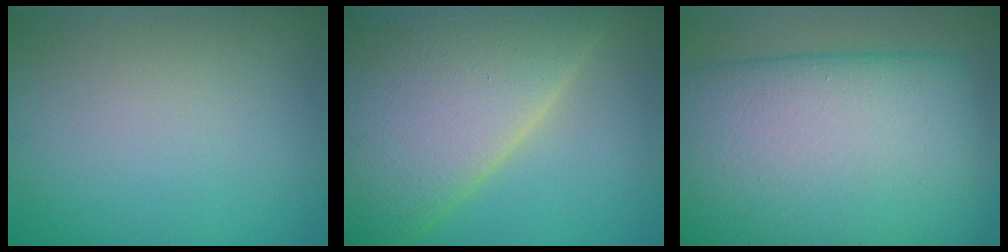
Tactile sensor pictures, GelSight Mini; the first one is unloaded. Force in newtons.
{"total": 13.3, "press": 13.2, "slide": 1.0}
{"total": 16.9, "press": 16.9, "slide": 0.9}